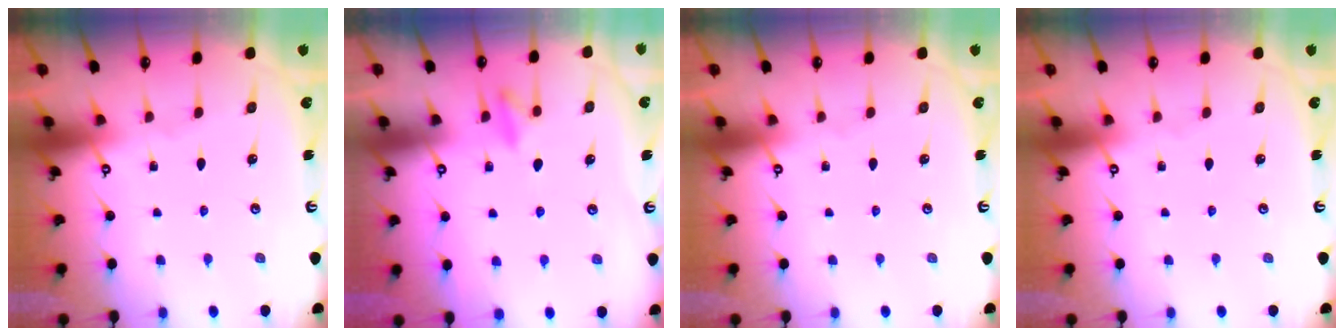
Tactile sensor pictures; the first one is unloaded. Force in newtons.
{"total": 7.7, "press": 7.6, "slide": 1.1}
{"total": 0.0}
{"total": 0.0}